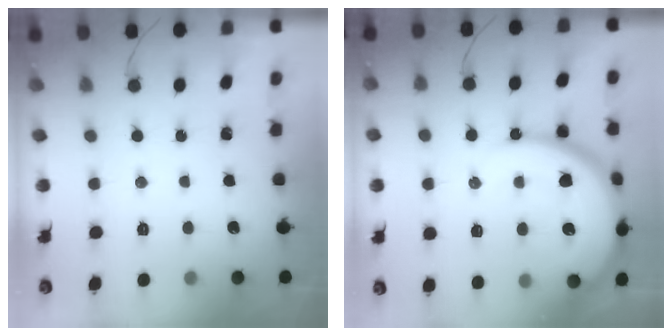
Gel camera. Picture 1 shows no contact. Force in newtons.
{"total": 21.8, "press": 21.7, "slide": 2.0}